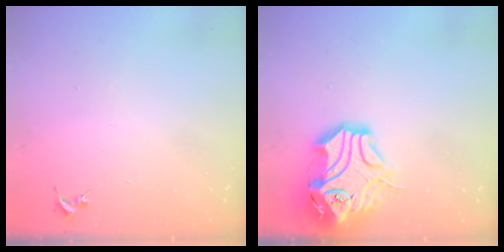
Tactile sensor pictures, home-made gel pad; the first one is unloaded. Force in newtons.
{"total": 17.9, "press": 17.7, "slide": 2.6}